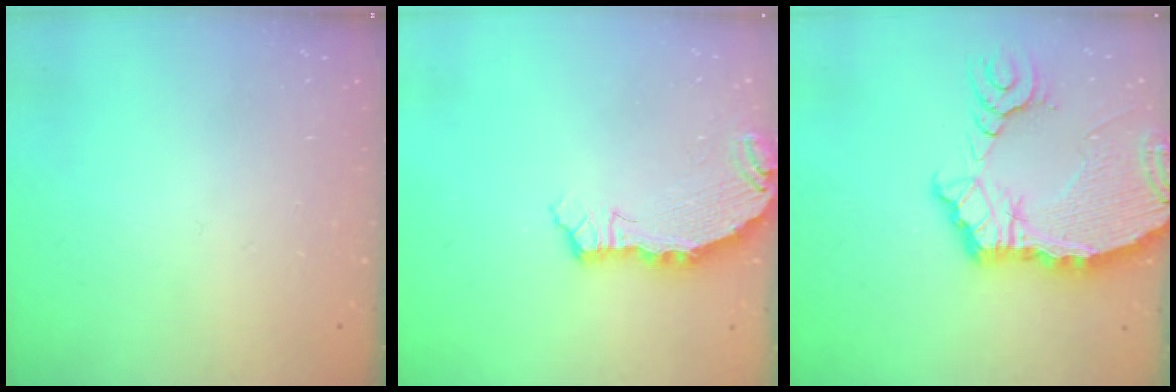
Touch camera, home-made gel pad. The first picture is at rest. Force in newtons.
{"total": 5.8, "press": 5.4, "slide": 2.3}
{"total": 13.5, "press": 13.4, "slide": 1.8}